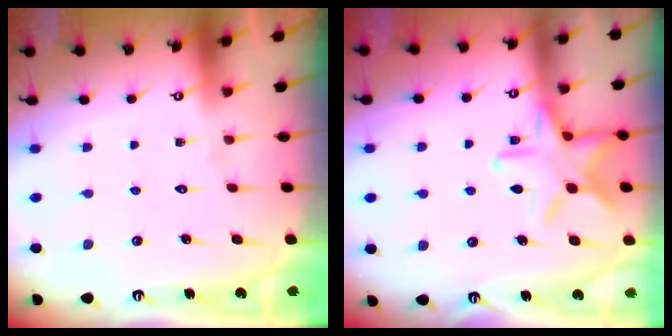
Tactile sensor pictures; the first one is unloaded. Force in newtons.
{"total": 13.7, "press": 13.6, "slide": 1.0}